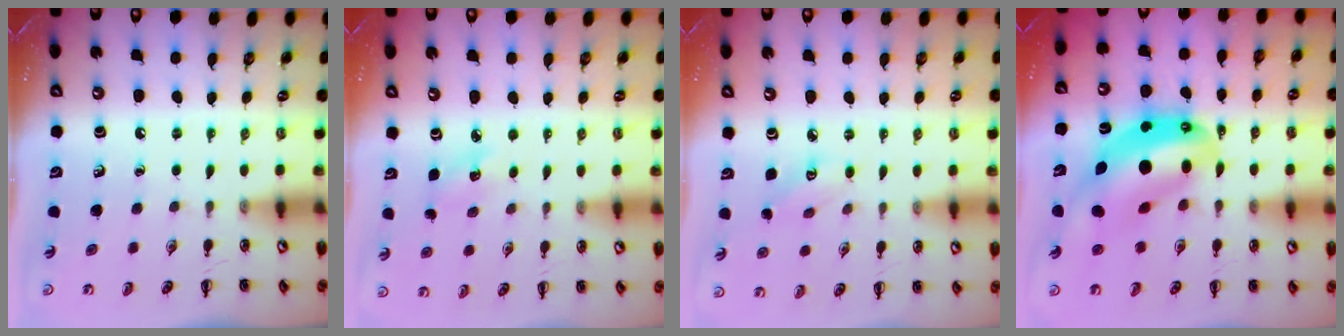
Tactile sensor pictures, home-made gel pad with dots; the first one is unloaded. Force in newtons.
{"total": 3.9, "press": 3.8, "slide": 1.1}
{"total": 3.3, "press": 3.2, "slide": 0.9}
{"total": 13.6, "press": 13.1, "slide": 3.4}